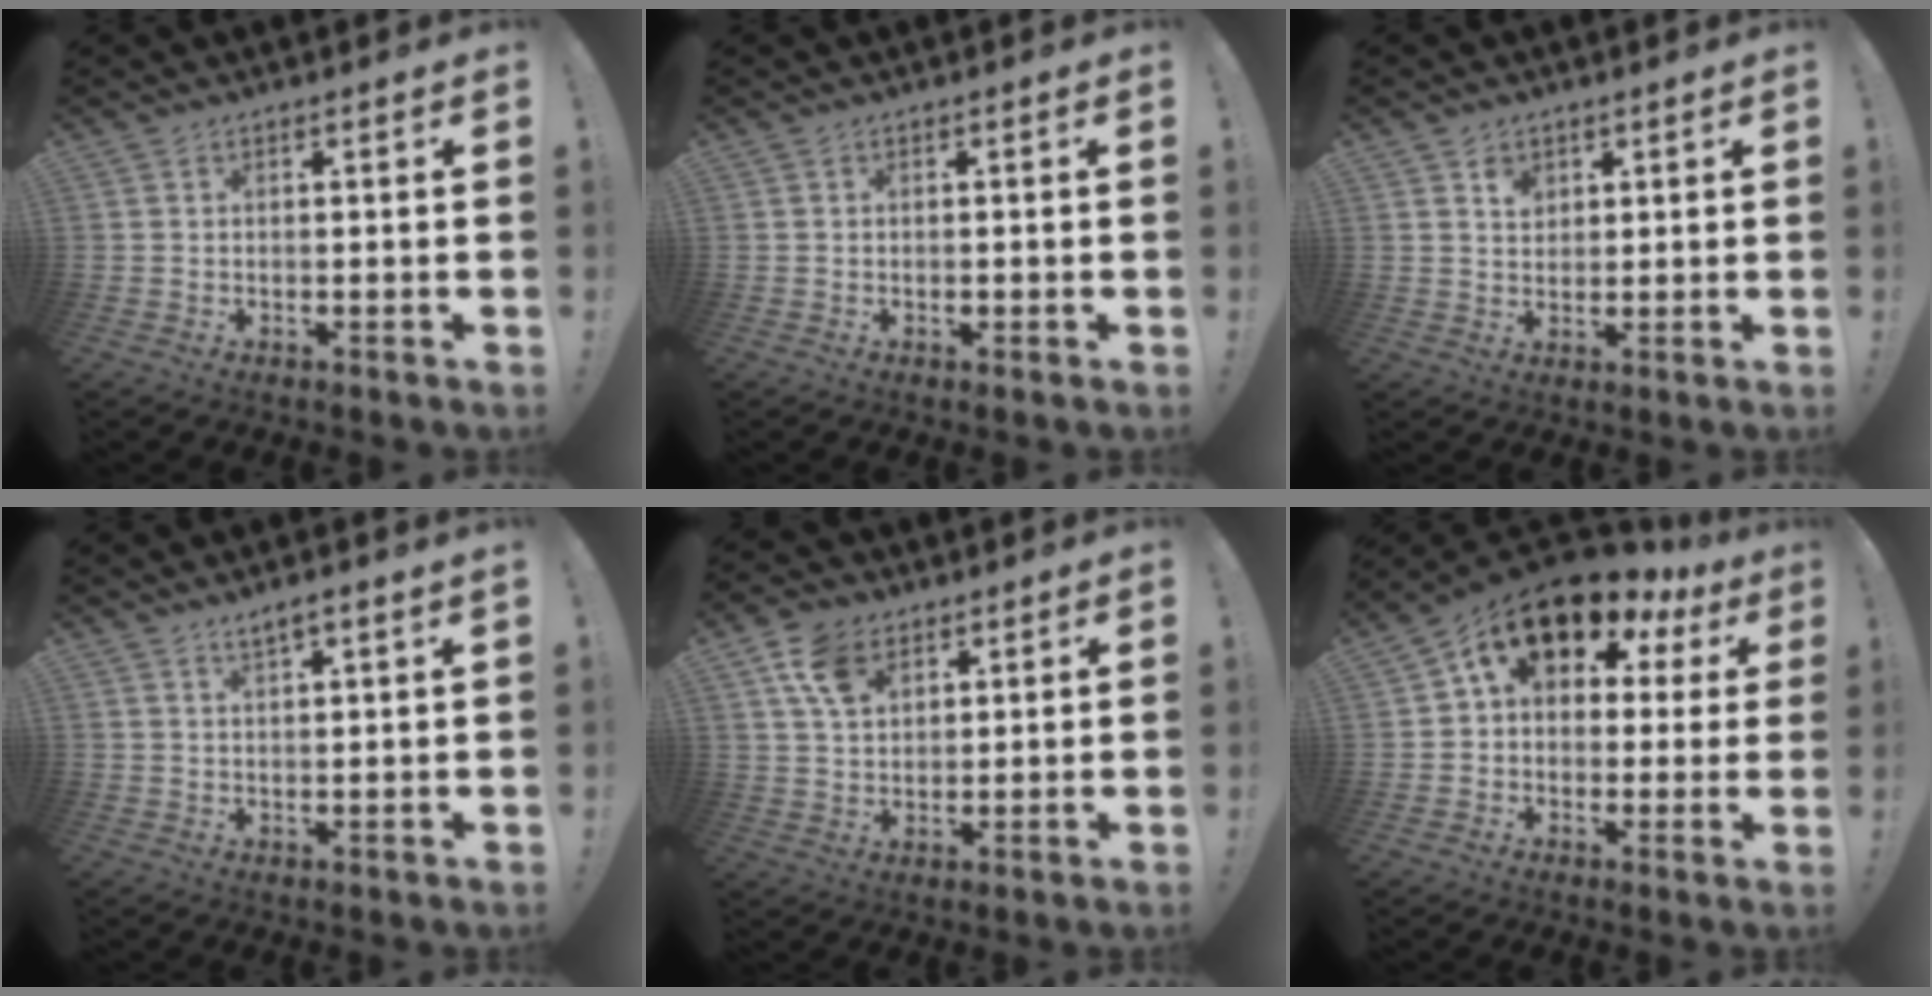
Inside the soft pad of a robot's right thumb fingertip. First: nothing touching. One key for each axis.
{"total": 0.5, "fx": -0.4, "fy": 0.3, "fz": 0.2, "tx": -0.011, "ty": 0.005, "tz": -0.005}
{"total": 3.4, "fx": 2.0, "fy": 2.5, "fz": 0.9, "tx": 0.005, "ty": -0.014, "tz": 0.031}
{"total": 2.7, "fx": 1.9, "fy": -0.1, "fz": 1.9, "tx": -0.036, "ty": -0.008, "tz": 0.033}
{"total": 9.3, "fx": 4.9, "fy": 6.1, "fz": 5.0, "tx": -0.078, "ty": -0.013, "tz": 0.095}
{"total": 13.9, "fx": 8.2, "fy": 7.9, "fz": 8.0, "tx": -0.126, "ty": -0.051, "tz": 0.147}